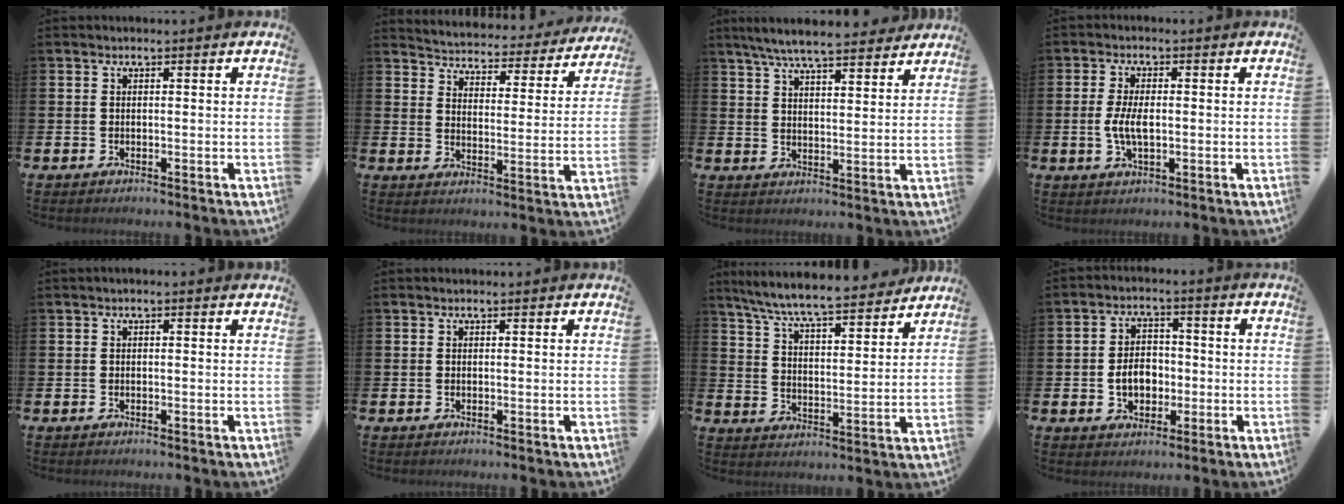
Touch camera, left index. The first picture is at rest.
{"total": 4.0, "force": [3.9, 0.8, 0.2], "torque": [-0.023, -0.042, 0.060]}
{"total": 7.1, "force": [6.7, 0.8, 2.4], "torque": [-0.057, -0.035, 0.117]}
{"total": 4.2, "force": [-0.2, 1.9, 3.8], "torque": [-0.074, 0.001, -0.007]}
{"total": 0.0}
{"total": 0.0}
{"total": 8.0, "force": [7.5, 0.5, 2.6], "torque": [-0.086, -0.052, 0.132]}
{"total": 4.6, "force": [-0.9, 3.5, 2.9], "torque": [-0.041, 0.002, -0.024]}